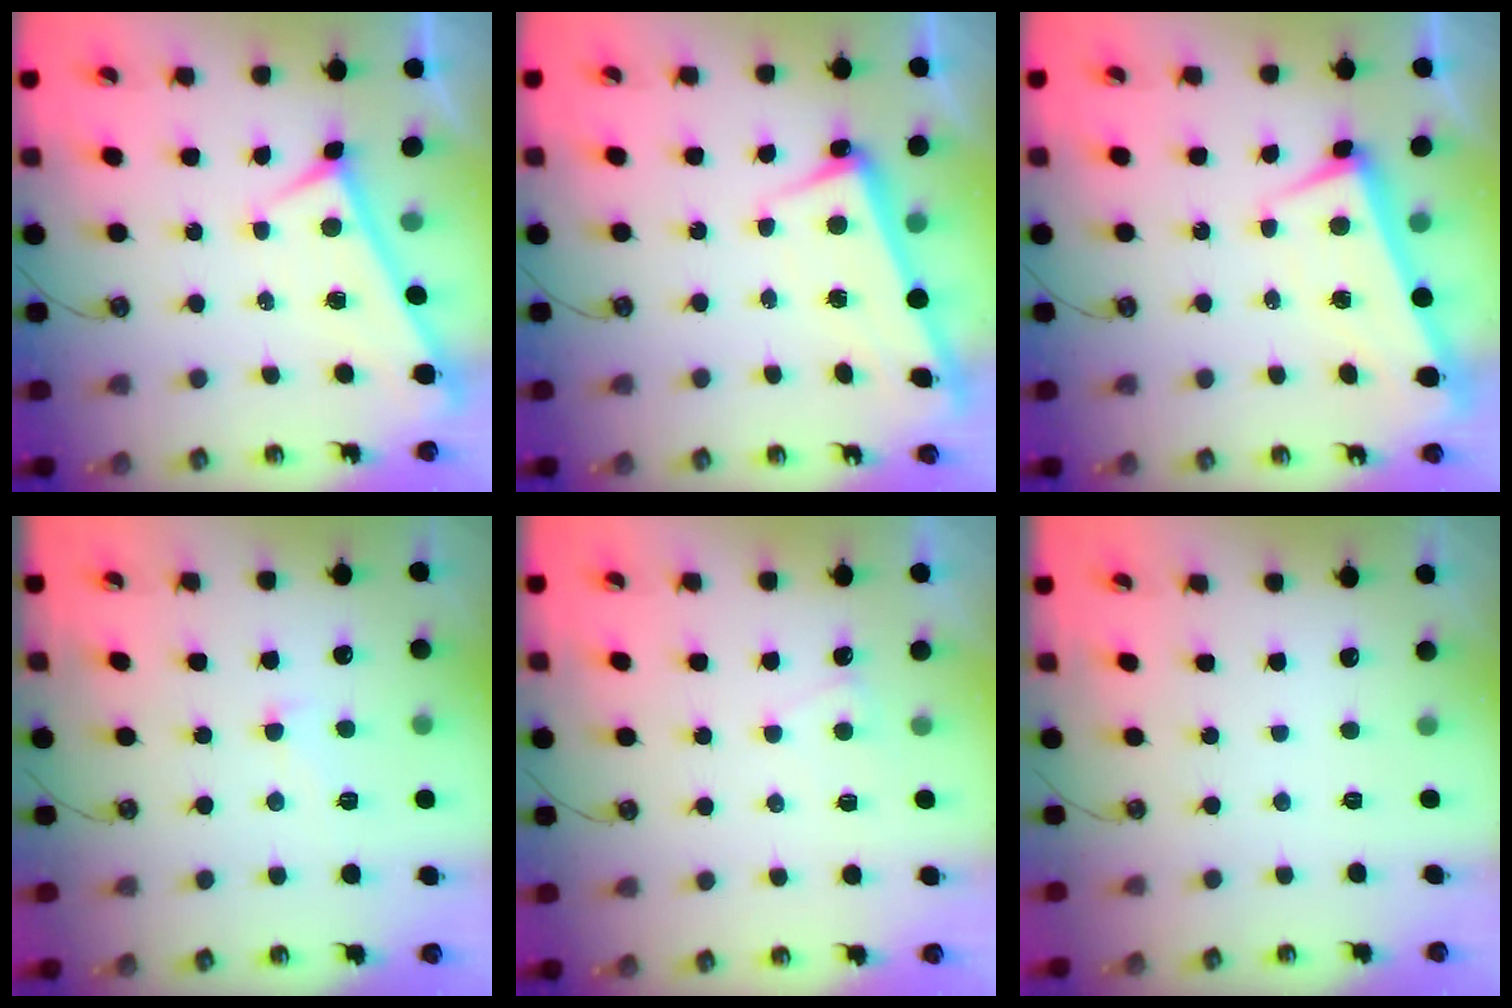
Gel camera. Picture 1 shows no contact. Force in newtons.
{"total": 2.2, "press": 2.1, "slide": 0.8}
{"total": 2.7, "press": 2.0, "slide": 1.8}
{"total": 1.6, "press": 1.4, "slide": 0.8}
{"total": 1.2, "press": 1.1, "slide": 0.4}
{"total": 0.0}